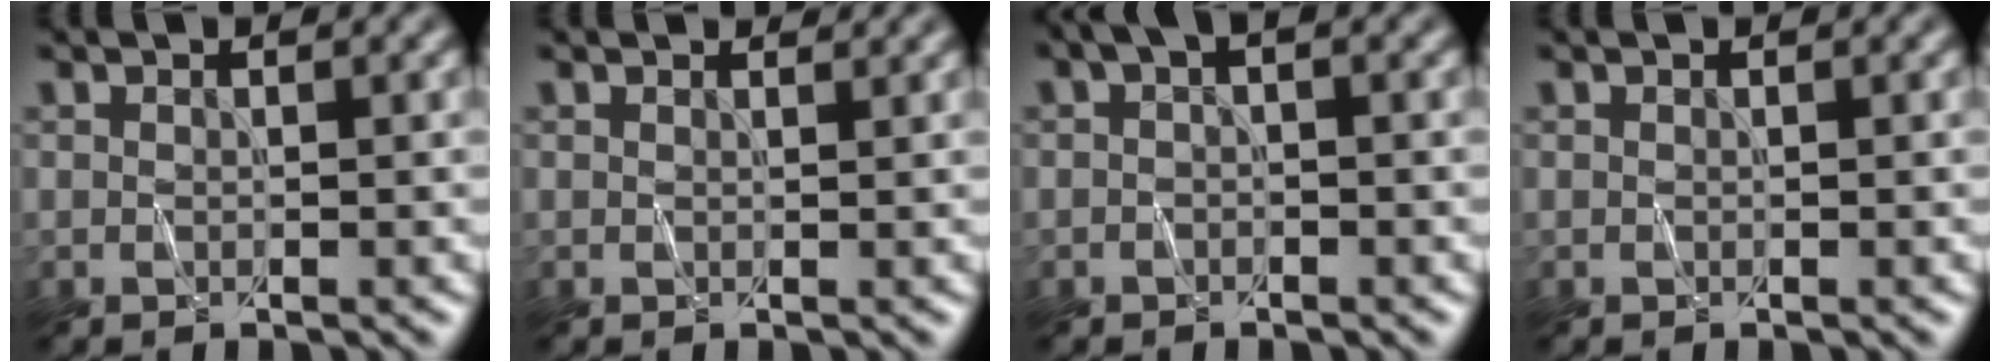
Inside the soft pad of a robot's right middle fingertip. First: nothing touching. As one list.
[{"total": 1.2, "force": [1.1, 0.2, 0.2], "torque": [-0.007, -0.004, 0.008]}, {"total": 2.1, "force": [0.6, 0.9, 1.8], "torque": [-0.025, 0.004, -0.006]}, {"total": 0.0}]